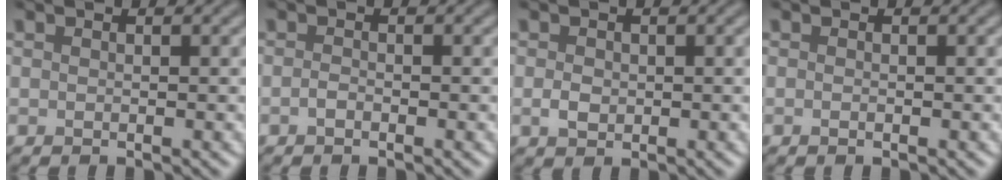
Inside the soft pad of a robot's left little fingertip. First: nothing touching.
{"total": 0.6, "force": [-0.3, 0.3, 0.5], "torque": [-0.011, 0.000, -0.008]}
{"total": 1.4, "force": [-0.1, 1.1, 0.9], "torque": [-0.018, -0.002, -0.003]}
{"total": 0.0}